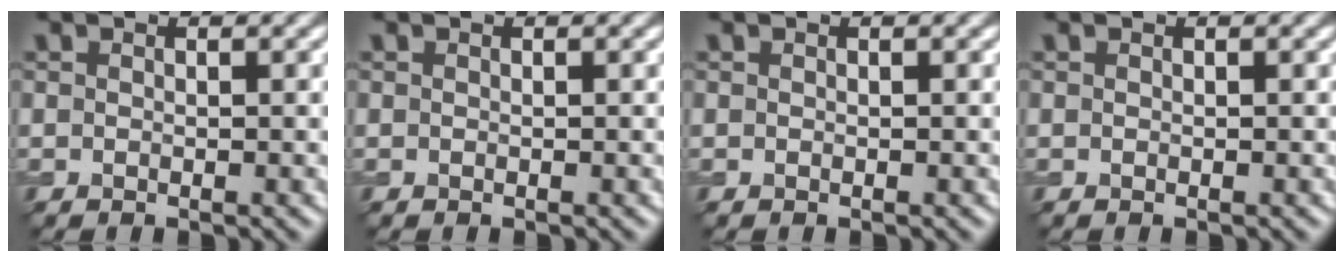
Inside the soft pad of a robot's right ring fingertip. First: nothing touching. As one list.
[{"total": 0.0}, {"total": 0.0}, {"total": 0.0}]